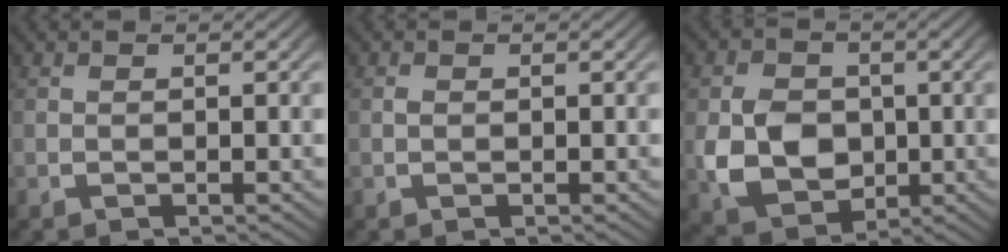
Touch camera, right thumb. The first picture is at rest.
{"total": 0.0}
{"total": 9.4, "force": [-0.7, 7.6, 5.5], "torque": [-0.125, -0.039, 0.005]}